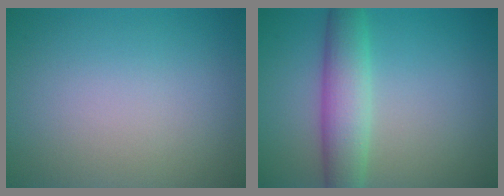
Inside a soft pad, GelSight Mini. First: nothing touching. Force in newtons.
{"total": 4.8, "press": 4.8, "slide": 0.1}